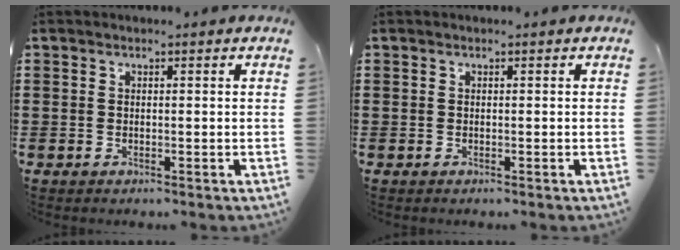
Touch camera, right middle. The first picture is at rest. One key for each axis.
{"total": 0.0}